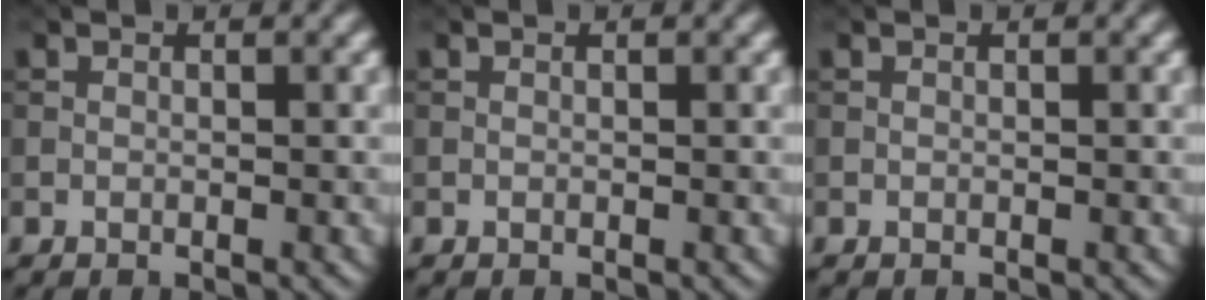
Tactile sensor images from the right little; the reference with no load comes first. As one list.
[{"total": 0.0}, {"total": 0.0}]